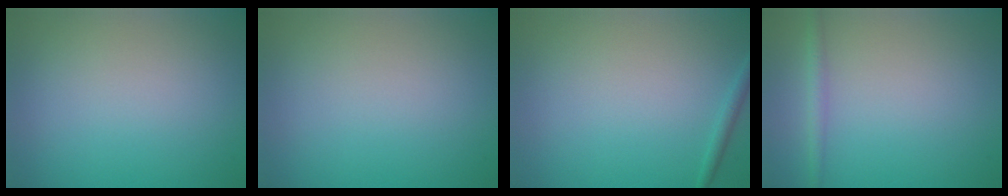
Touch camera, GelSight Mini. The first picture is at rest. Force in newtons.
{"total": 0.0}
{"total": 1.0, "press": 1.0, "slide": 0.0}
{"total": 1.5, "press": 1.5, "slide": 0.0}